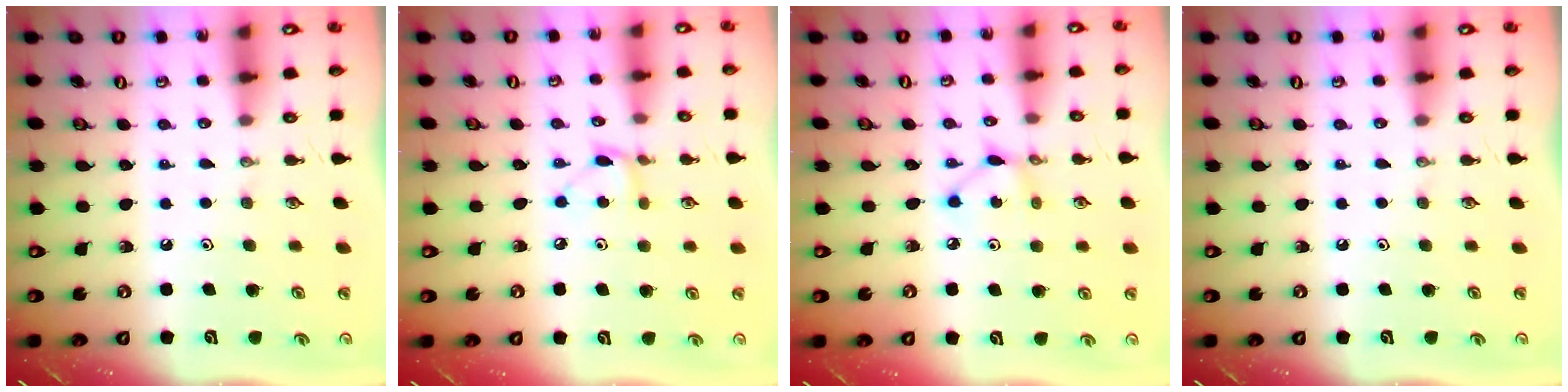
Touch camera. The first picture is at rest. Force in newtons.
{"total": 5.7, "press": 5.6, "slide": 0.6}
{"total": 3.4, "press": 3.4, "slide": 0.1}
{"total": 0.0}